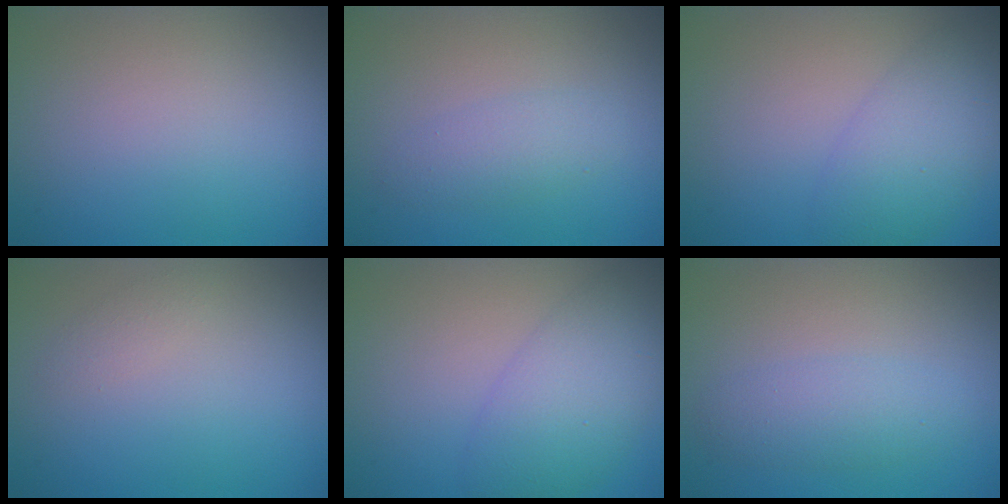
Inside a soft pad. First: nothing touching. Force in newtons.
{"total": 2.2, "press": 2.2, "slide": 0.1}
{"total": 4.5, "press": 4.5, "slide": 0.2}
{"total": 0.9, "press": 0.9, "slide": 0.1}
{"total": 5.2, "press": 5.2, "slide": 0.3}
{"total": 2.7, "press": 2.7, "slide": 0.0}